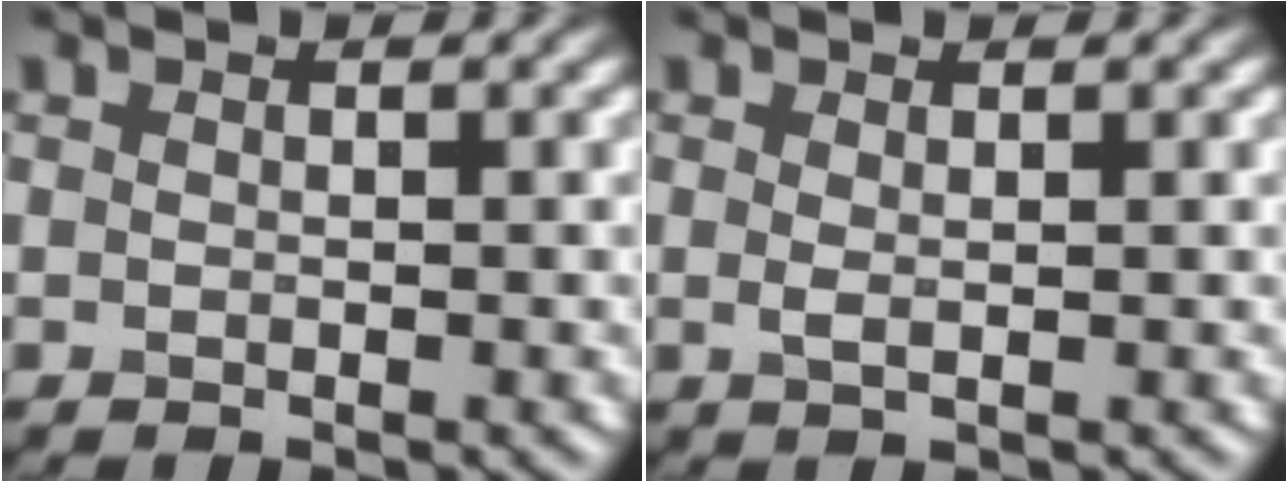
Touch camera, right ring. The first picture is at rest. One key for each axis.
{"total": 0.8, "fx": 0.2, "fy": 0.2, "fz": 0.8, "tx": -0.021, "ty": -0.001, "tz": 0.005}